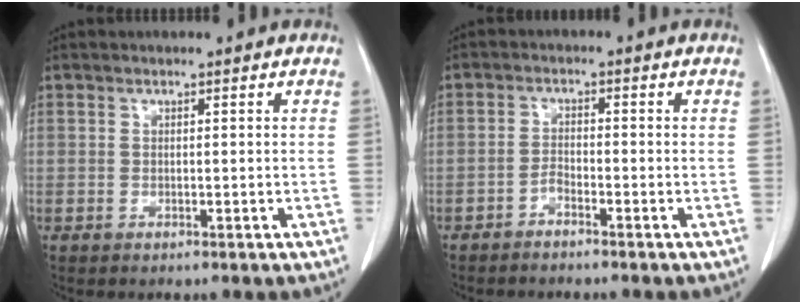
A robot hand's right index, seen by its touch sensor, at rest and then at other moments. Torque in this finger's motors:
{"motor_torque": [0.07, 0.04, 0.00, 0.02]}